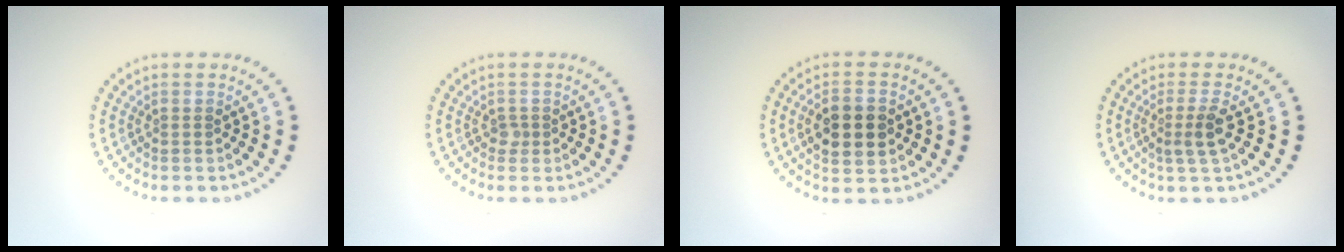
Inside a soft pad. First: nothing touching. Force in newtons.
{"total": 0.7, "press": 0.5, "slide": 0.5}
{"total": 4.6, "press": 4.6, "slide": 0.2}
{"total": 2.3, "press": 1.8, "slide": 1.4}